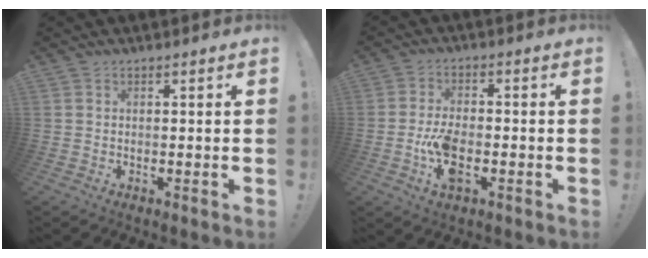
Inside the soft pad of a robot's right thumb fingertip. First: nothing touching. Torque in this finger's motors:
{"motor_torque": [1.37, 1.19, 0.97, -0.48, 0.02]}